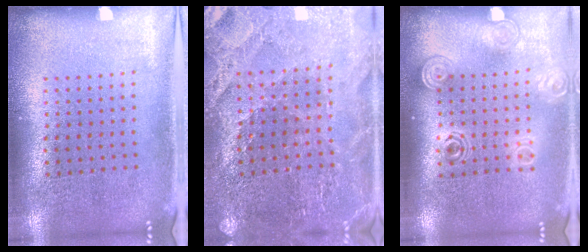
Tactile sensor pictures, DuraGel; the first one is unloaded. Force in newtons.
{"total": 2.8, "press": 2.7, "slide": 0.3}
{"total": 1.5, "press": 1.3, "slide": 0.9}